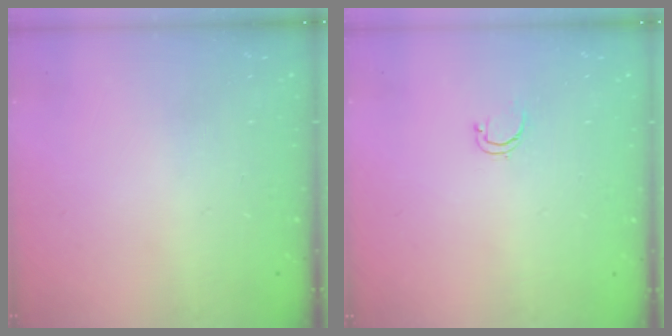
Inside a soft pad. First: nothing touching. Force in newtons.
{"total": 3.5, "press": 3.4, "slide": 0.8}